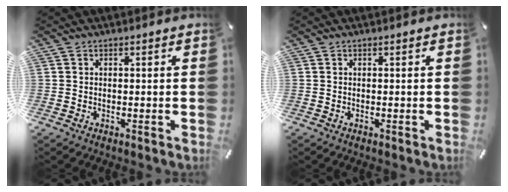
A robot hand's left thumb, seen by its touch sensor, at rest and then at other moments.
{"total": 0.0}